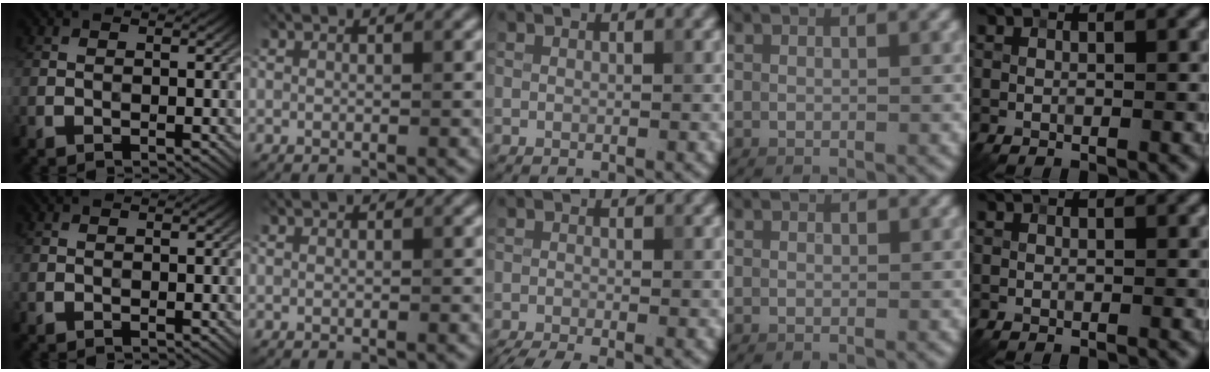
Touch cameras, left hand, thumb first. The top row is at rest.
{"middle": {"total": 3.9, "force": [-2.7, 0.9, 2.7], "torque": [-0.036, -0.015, -0.050]}}